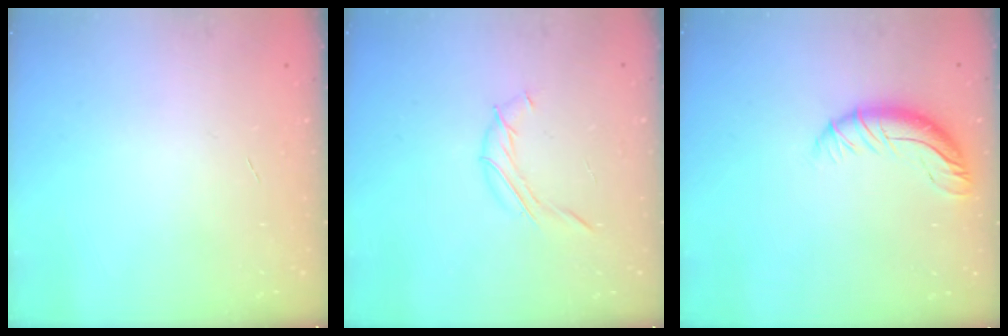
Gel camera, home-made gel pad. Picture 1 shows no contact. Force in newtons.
{"total": 7.4, "press": 7.3, "slide": 1.3}
{"total": 9.4, "press": 9.2, "slide": 1.9}